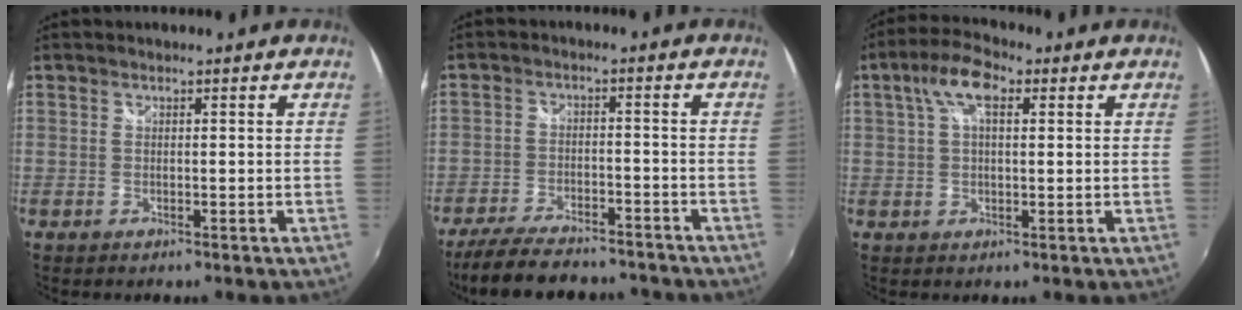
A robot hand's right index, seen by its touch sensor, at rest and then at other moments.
{"total": 17.5, "force": [-14.7, 5.4, 7.8], "torque": [-0.167, -0.020, -0.216]}
{"total": 7.4, "force": [2.8, 3.2, 6.1], "torque": [-0.118, 0.023, 0.048]}